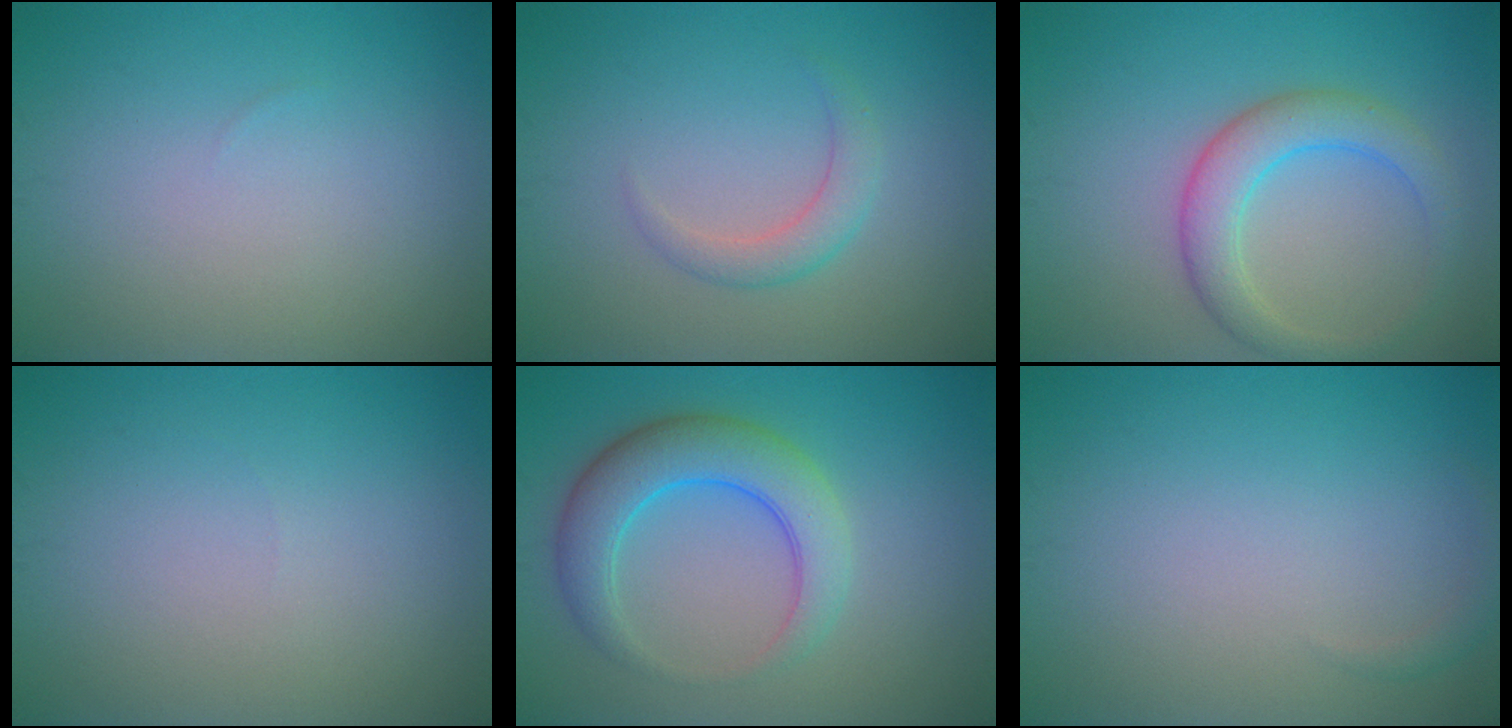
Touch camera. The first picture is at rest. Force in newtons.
{"total": 2.0, "press": 2.0, "slide": 0.2}
{"total": 4.3, "press": 4.3, "slide": 0.3}
{"total": 0.0}
{"total": 5.6, "press": 5.6, "slide": 0.2}
{"total": 0.9, "press": 0.9, "slide": 0.1}